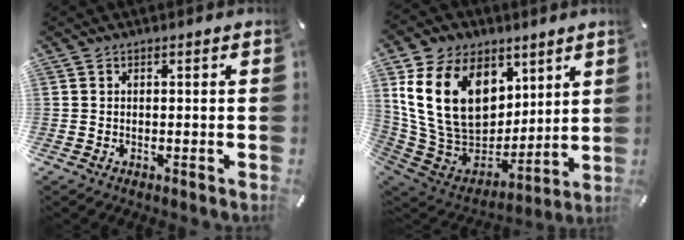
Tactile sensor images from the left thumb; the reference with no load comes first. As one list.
[{"total": 22.3, "force": [7.3, 16.5, 13.2], "torque": [-0.269, -0.035, 0.141]}]